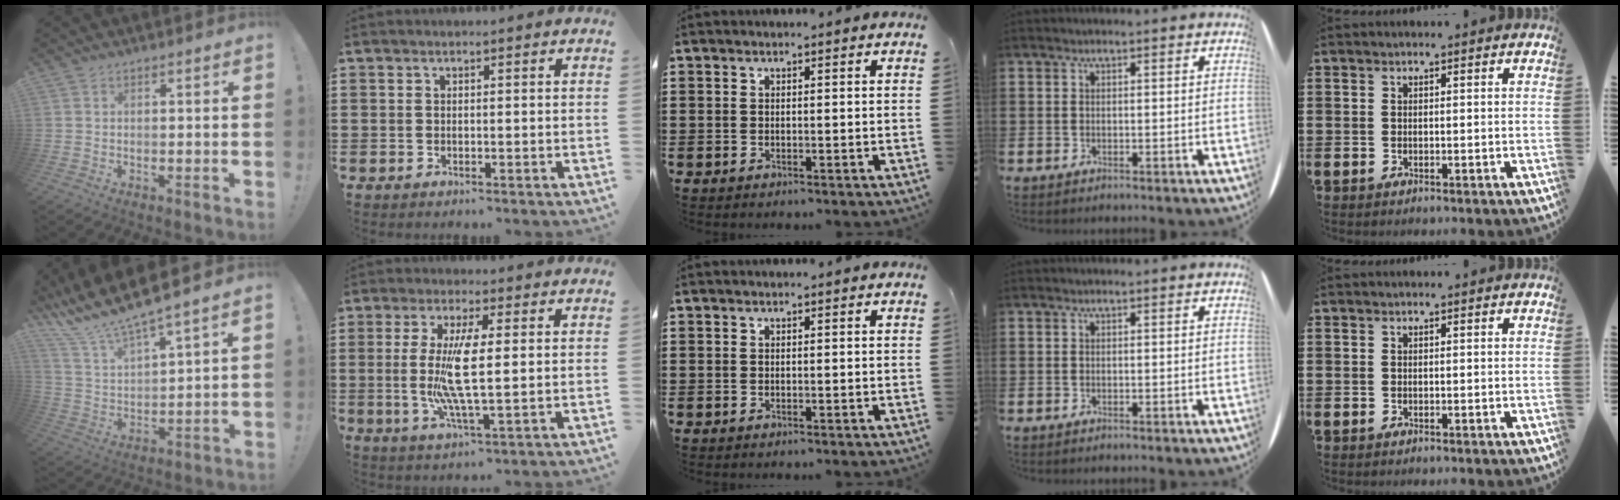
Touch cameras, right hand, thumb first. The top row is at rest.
{"thumb": {"total": 11.4, "force": [10.3, 0.7, 4.8], "torque": [-0.118, -0.086, 0.181]}, "index": {"total": 9.1, "force": [0.4, 1.6, 8.9], "torque": [-0.181, -0.013, 0.003]}}